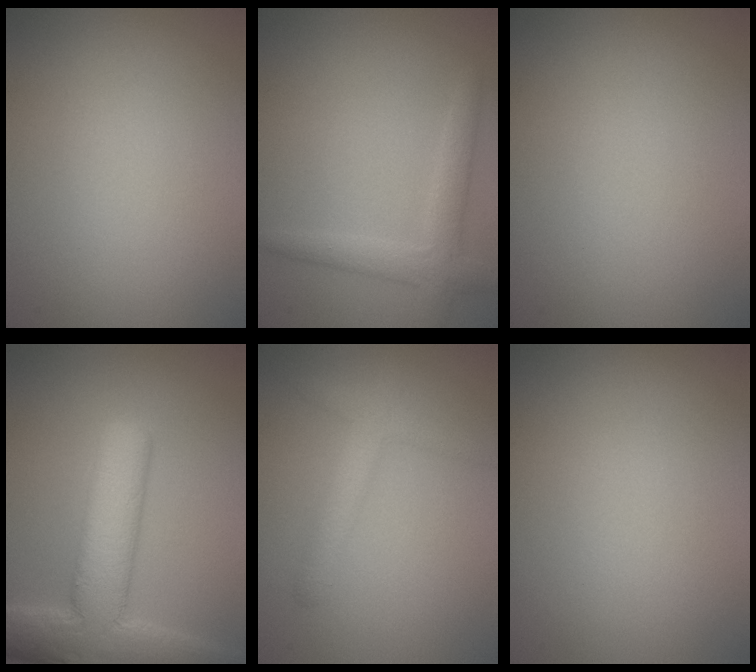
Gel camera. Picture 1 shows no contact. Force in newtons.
{"total": 2.7, "press": 2.7, "slide": 0.1}
{"total": 0.0}
{"total": 8.9, "press": 8.8, "slide": 0.4}
{"total": 2.0, "press": 2.0, "slide": 0.1}
{"total": 0.0}